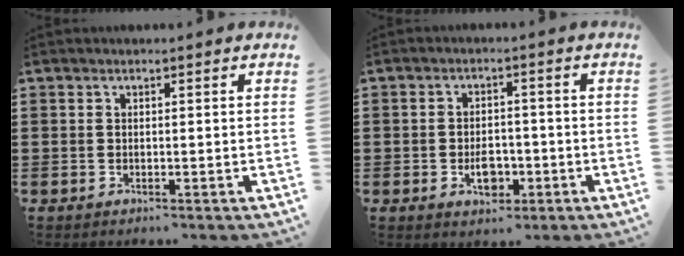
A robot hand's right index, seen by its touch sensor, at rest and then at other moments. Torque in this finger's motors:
{"motor_torque": [2.14, 0.00, 0.14, 0.04]}